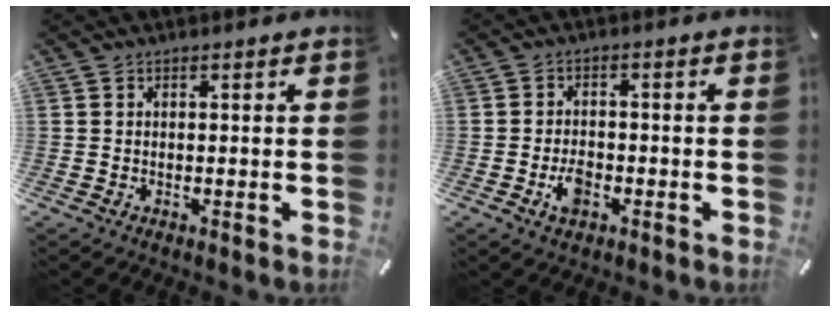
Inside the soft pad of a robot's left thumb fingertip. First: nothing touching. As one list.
[{"total": 4.5, "force": [-1.9, 2.7, 3.1], "torque": [-0.062, 0.007, -0.034]}]